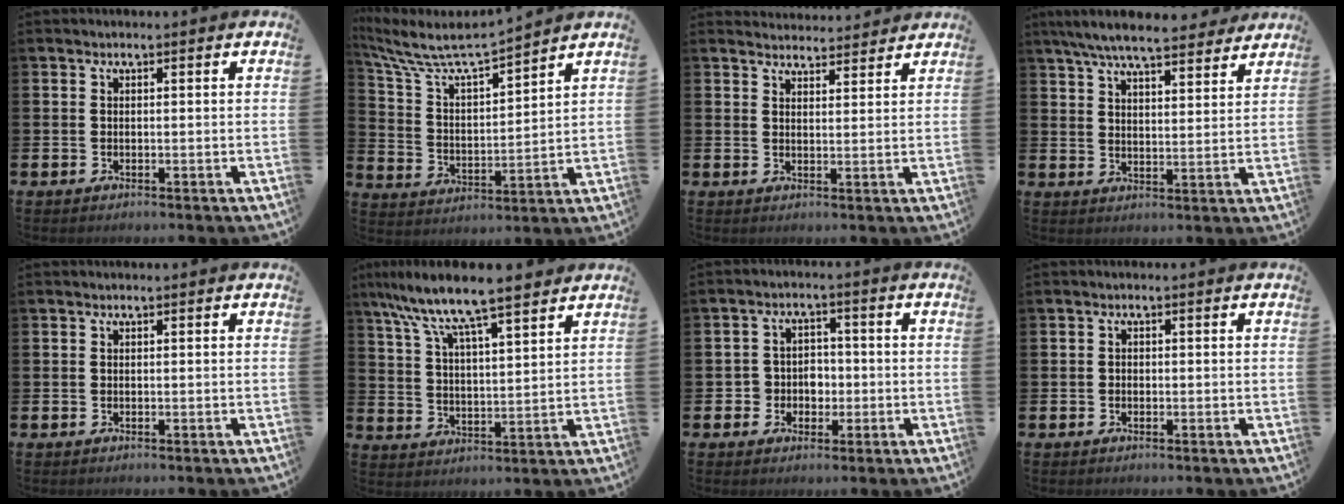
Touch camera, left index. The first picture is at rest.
{"total": 7.6, "force": [7.2, 0.9, 2.5], "torque": [-0.084, -0.053, 0.120]}
{"total": 3.4, "force": [3.3, 0.7, -0.2], "torque": [0.009, -0.022, 0.059]}
{"total": 7.6, "force": [7.0, 1.1, 2.5], "torque": [-0.059, -0.039, 0.124]}
{"total": 0.0}
{"total": 10.2, "force": [8.9, 1.3, 4.7], "torque": [-0.126, -0.039, 0.157]}
{"total": 3.6, "force": [-0.9, 3.5, 0.5], "torque": [-0.023, 0.005, -0.025]}
{"total": 0.7, "force": [-0.4, 0.6, 0.2], "torque": [-0.009, 0.005, -0.008]}